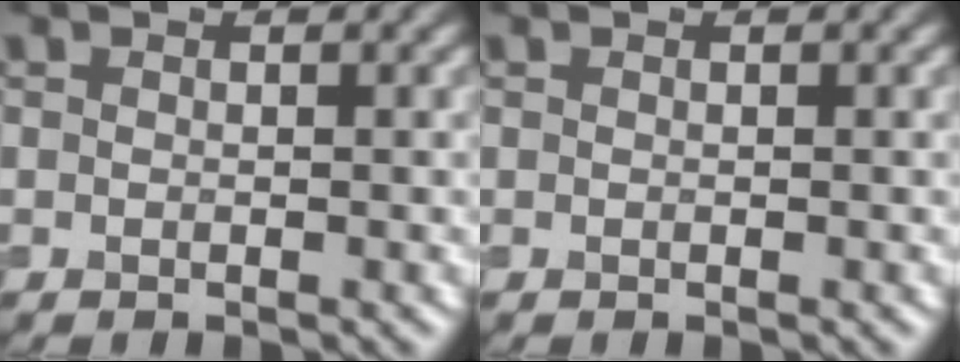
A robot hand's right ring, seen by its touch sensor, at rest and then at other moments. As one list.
[{"total": 0.0}]